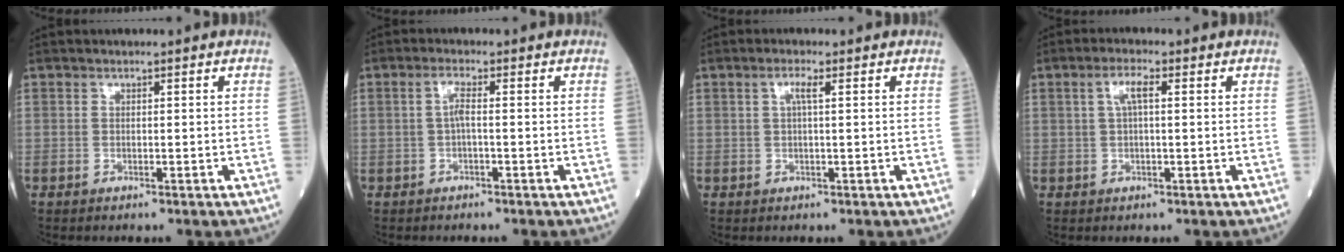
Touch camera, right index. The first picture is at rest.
{"total": 2.0, "force": [-0.2, 0.1, 2.0], "torque": [-0.040, 0.003, -0.002]}
{"total": 1.8, "force": [0.6, 0.0, 1.7], "torque": [-0.038, 0.006, 0.012]}
{"total": 3.0, "force": [0.8, 0.5, 2.8], "torque": [-0.061, 0.012, 0.020]}